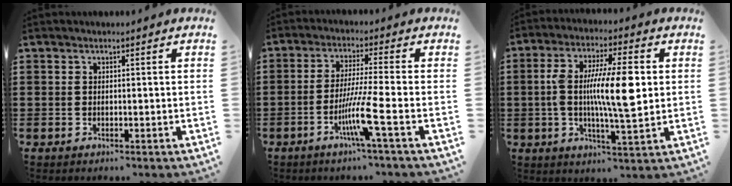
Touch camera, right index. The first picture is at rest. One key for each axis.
{"total": 7.8, "fx": -3.3, "fy": -0.5, "fz": 7.0, "tx": -0.136, "ty": -0.017, "tz": -0.063}
{"total": 11.5, "fx": 0.9, "fy": 2.8, "fz": 11.1, "tx": -0.210, "ty": 0.008, "tz": 0.013}